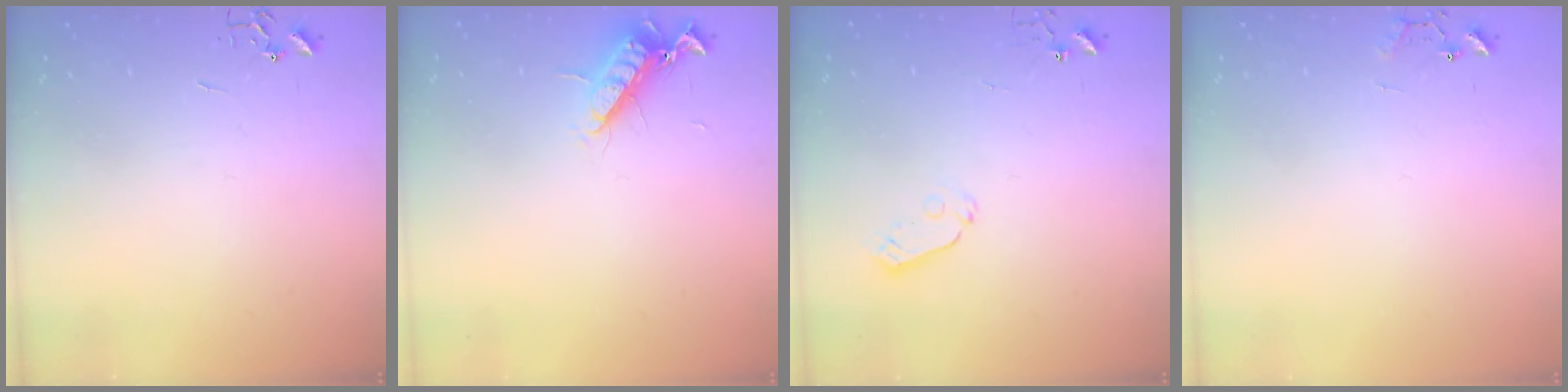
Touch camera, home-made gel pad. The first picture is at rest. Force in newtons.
{"total": 11.1, "press": 11.1, "slide": 1.3}
{"total": 5.0, "press": 5.0, "slide": 0.4}
{"total": 7.4, "press": 7.4, "slide": 0.6}